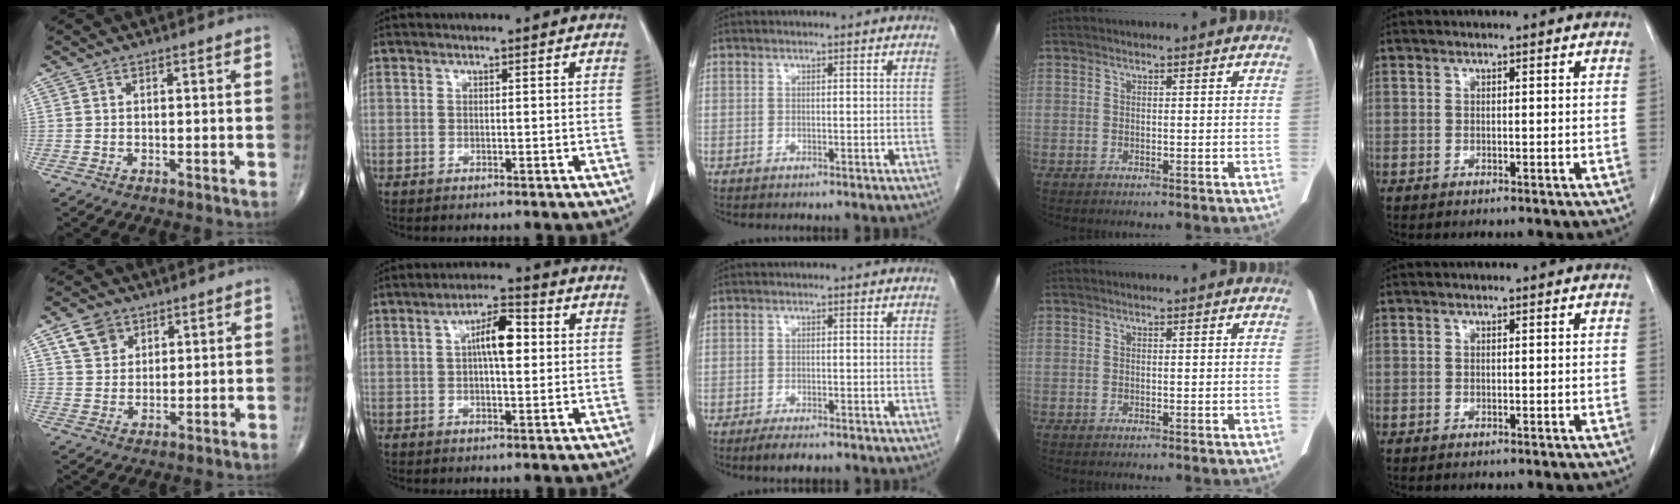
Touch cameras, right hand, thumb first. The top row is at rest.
{"thumb": {"total": 6.1, "force": [3.3, 4.6, 2.3], "torque": [-0.022, -0.013, 0.064]}, "index": {"total": 6.4, "force": [1.0, 1.9, 6.0], "torque": [-0.108, 0.014, 0.016]}, "middle": {"total": 3.0, "force": [-2.3, 0.7, 1.8], "torque": [-0.036, -0.008, -0.033]}}